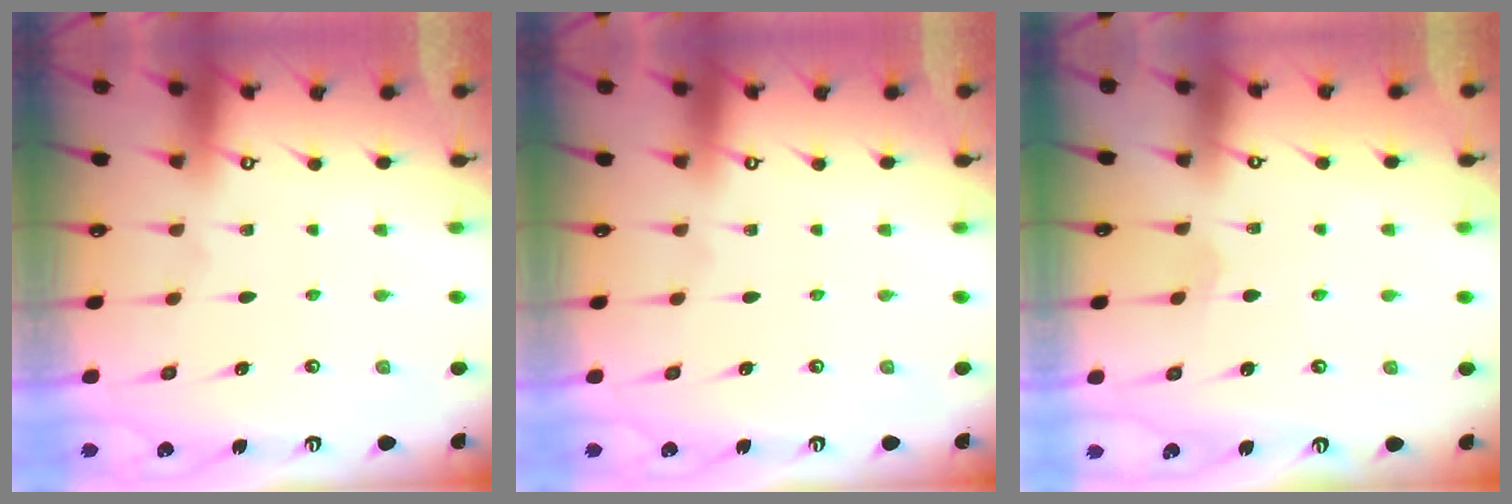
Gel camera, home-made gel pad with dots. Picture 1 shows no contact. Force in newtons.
{"total": 0.0}
{"total": 2.6, "press": 2.6, "slide": 0.2}